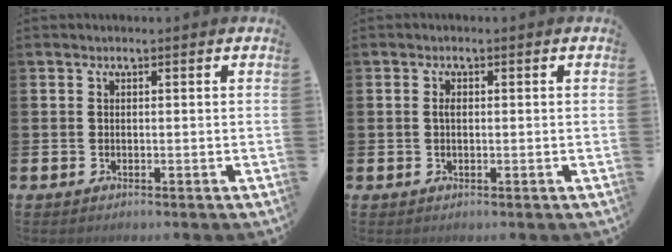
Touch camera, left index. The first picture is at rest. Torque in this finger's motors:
{"motor_torque": [0.52, 0.62, 0.04, 0.01]}